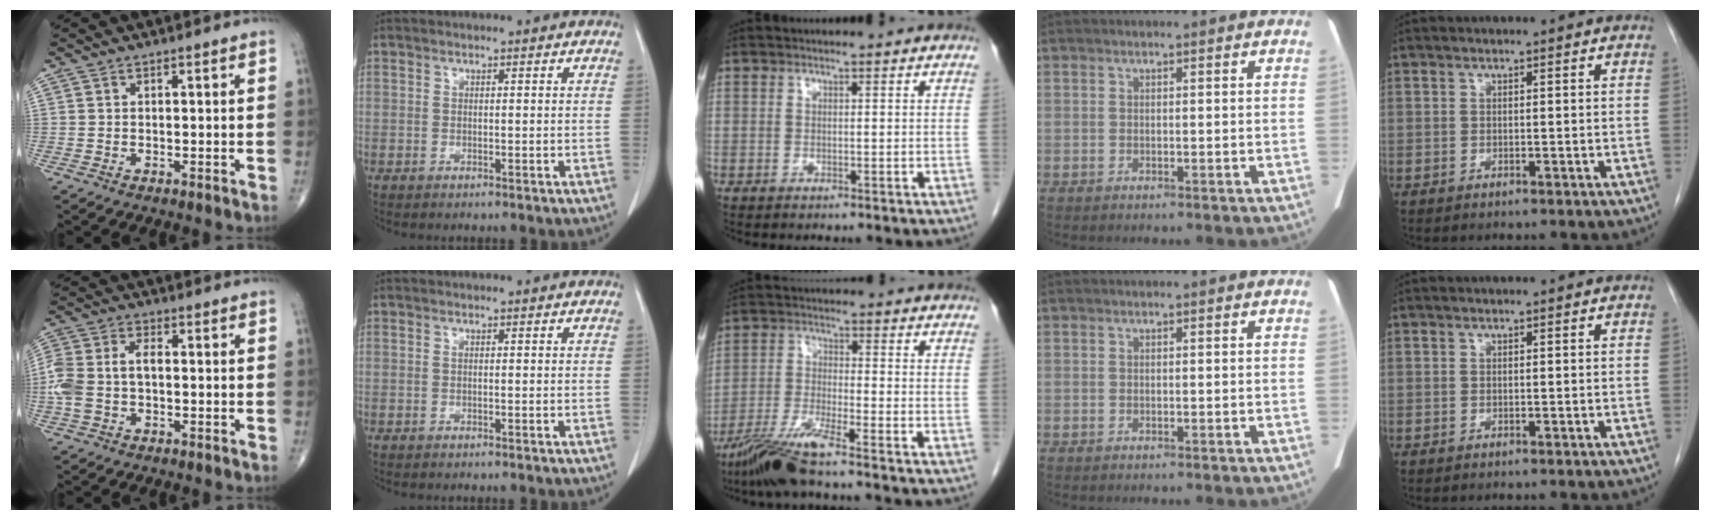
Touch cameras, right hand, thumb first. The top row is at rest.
{"thumb": {"total": 8.9, "force": [-1.0, 5.3, 7.1], "torque": [-0.173, 0.027, -0.022]}, "middle": {"total": 7.4, "force": [-5.9, -0.5, 4.5], "torque": [-0.097, -0.028, -0.116]}}